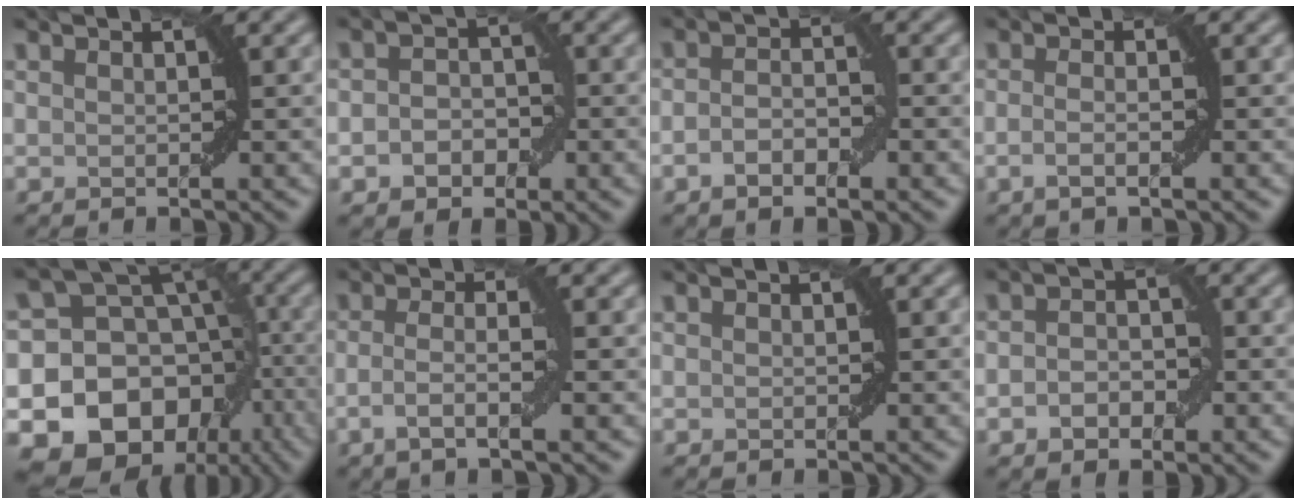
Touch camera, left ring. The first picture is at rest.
{"total": 2.9, "force": [-0.8, 2.2, 1.7], "torque": [-0.016, 0.001, -0.020]}
{"total": 2.7, "force": [-1.0, 1.2, 2.2], "torque": [-0.038, -0.001, -0.020]}
{"total": 1.5, "force": [-0.5, 0.3, 1.4], "torque": [-0.029, -0.002, -0.012]}
{"total": 17.8, "force": [-6.8, 14.4, 8.0], "torque": [-0.124, -0.012, -0.107]}
{"total": 3.0, "force": [-0.9, 0.6, 2.8], "torque": [-0.053, 0.000, -0.024]}
{"total": 0.0}
{"total": 2.6, "force": [-0.7, 1.8, 1.8], "torque": [-0.028, 0.002, -0.015]}